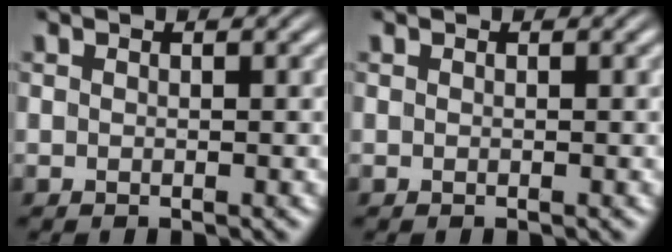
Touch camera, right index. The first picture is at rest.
{"total": 0.0}